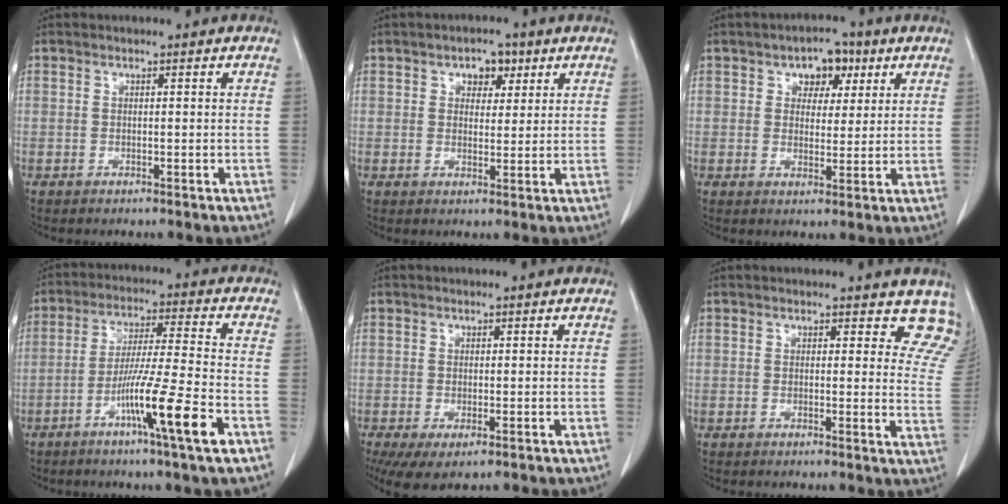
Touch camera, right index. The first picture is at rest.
{"total": 3.8, "force": [1.9, 2.4, 2.3], "torque": [-0.028, 0.007, 0.029]}
{"total": 5.4, "force": [2.6, 3.6, 3.1], "torque": [-0.036, 0.013, 0.037]}
{"total": 12.1, "force": [-5.5, -1.3, 10.7], "torque": [-0.185, -0.016, -0.098]}
{"total": 5.0, "force": [-2.6, 1.8, 3.8], "torque": [-0.060, -0.017, -0.041]}
{"total": 7.1, "force": [6.4, 2.8, 1.2], "torque": [0.026, -0.025, 0.035]}